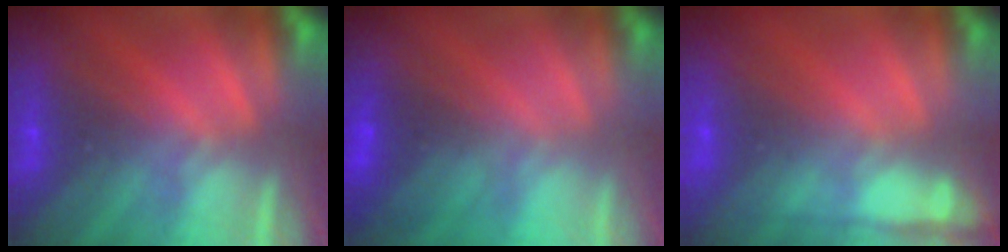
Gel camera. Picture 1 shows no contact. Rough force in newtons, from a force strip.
{"total": 2.8}
{"total": 7.6}